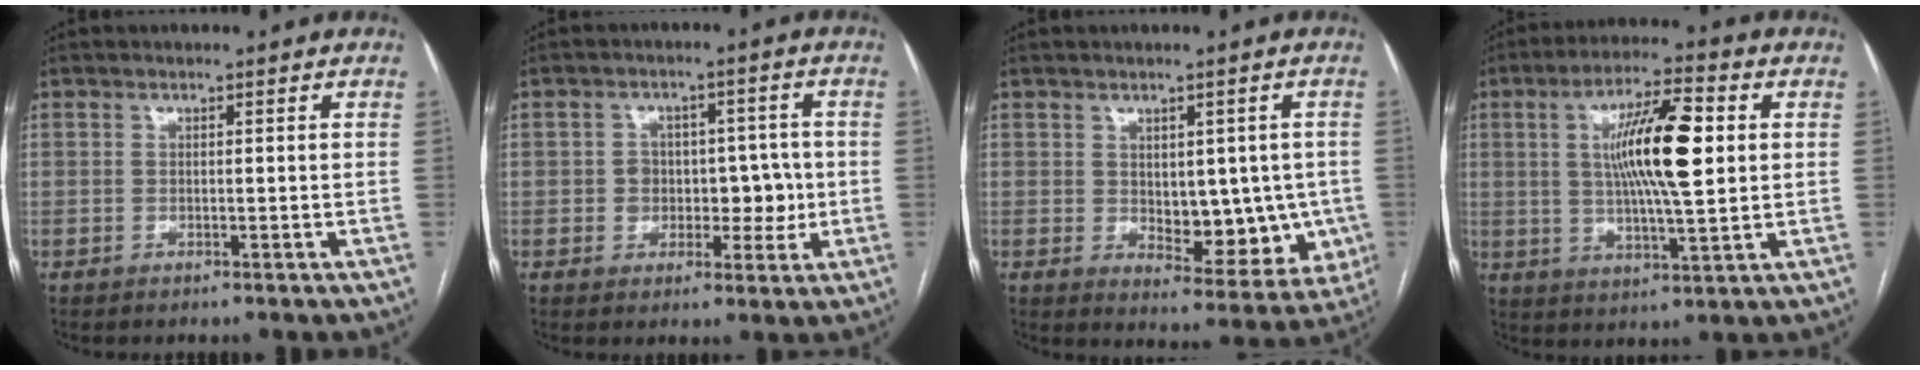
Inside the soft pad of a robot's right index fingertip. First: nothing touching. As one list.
[{"total": 6.2, "force": [-0.6, 5.1, 3.4], "torque": [-0.025, 0.026, -0.002]}, {"total": 10.3, "force": [-0.4, 5.7, 8.6], "torque": [-0.095, 0.001, 0.015]}, {"total": 13.1, "force": [2.3, 2.2, 12.7], "torque": [-0.224, 0.011, 0.037]}]